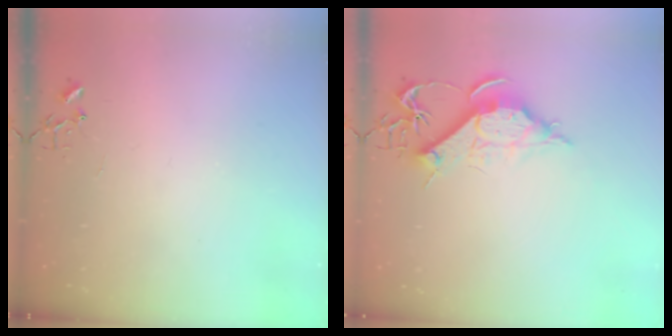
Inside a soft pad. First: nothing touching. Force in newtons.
{"total": 11.1, "press": 11.1, "slide": 1.2}